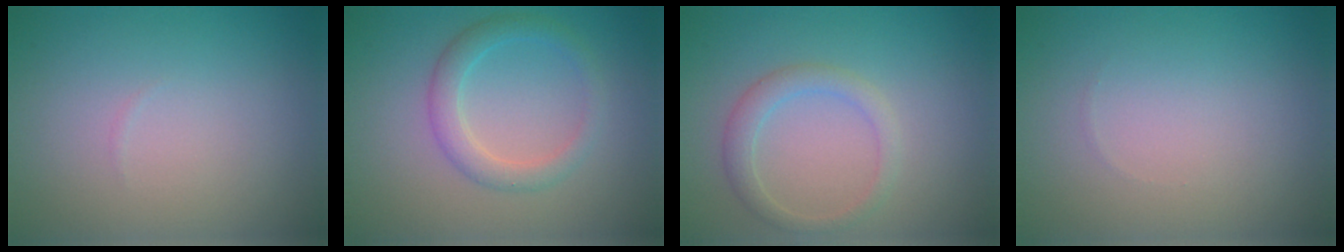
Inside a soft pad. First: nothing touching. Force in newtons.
{"total": 2.7, "press": 2.7, "slide": 0.1}
{"total": 2.2, "press": 2.1, "slide": 0.1}
{"total": 0.0}